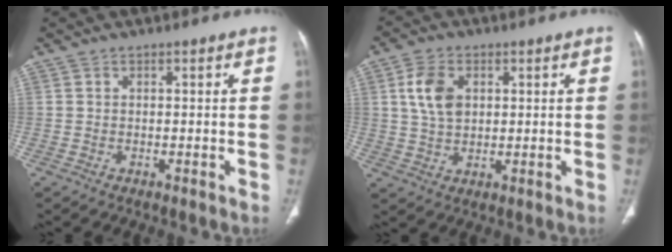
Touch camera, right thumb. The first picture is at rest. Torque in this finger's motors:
{"motor_torque": [-0.28, 0.31, -0.03, -0.05, 0.02]}